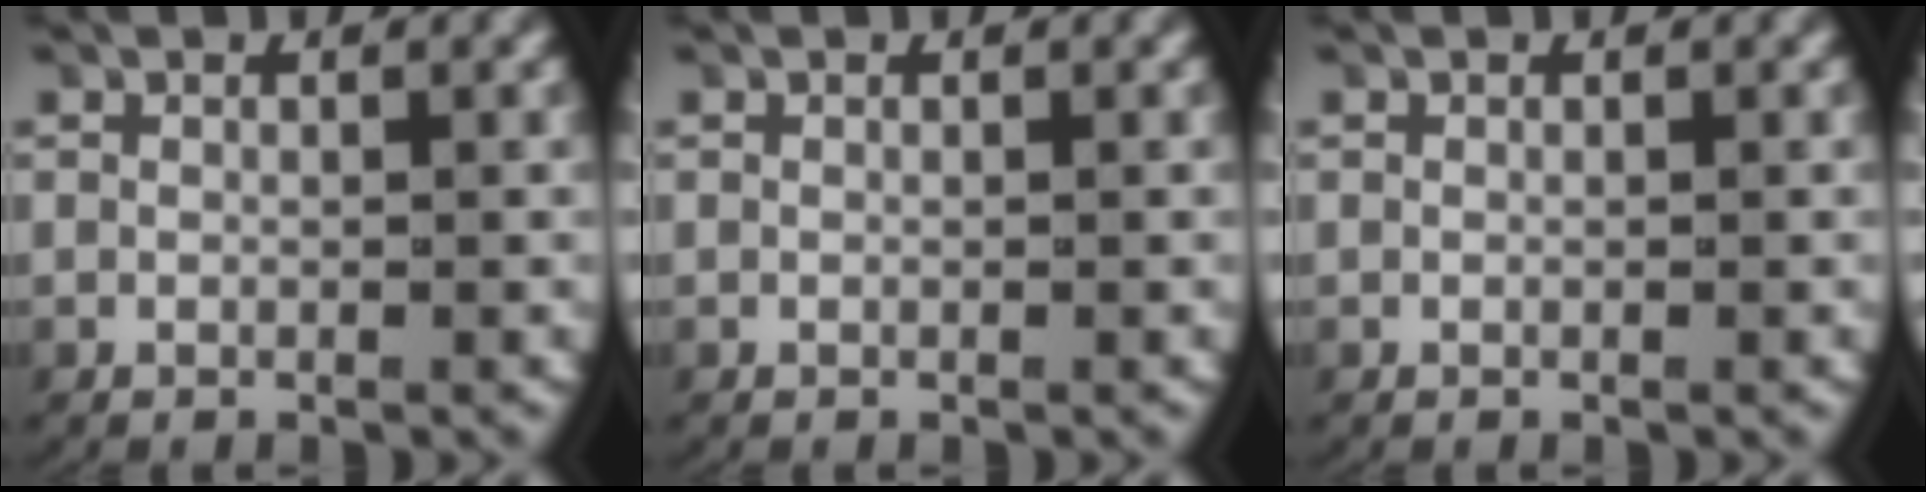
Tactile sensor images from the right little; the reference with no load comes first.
{"total": 0.0}
{"total": 0.0}